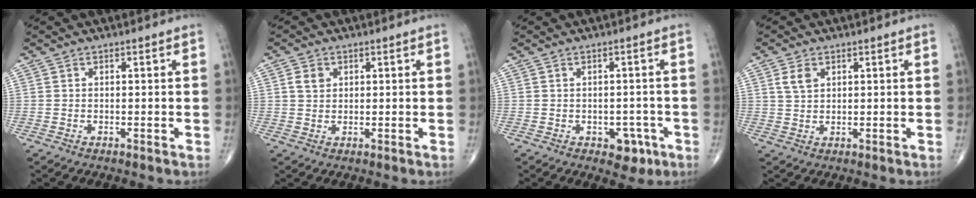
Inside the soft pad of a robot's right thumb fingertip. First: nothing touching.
{"total": 2.7, "force": [0.9, 2.2, 1.4], "torque": [-0.018, 0.000, 0.018]}
{"total": 4.5, "force": [-2.0, 3.1, 2.6], "torque": [-0.006, 0.010, -0.022]}
{"total": 3.2, "force": [1.4, 2.1, 2.0], "torque": [-0.035, -0.001, 0.030]}